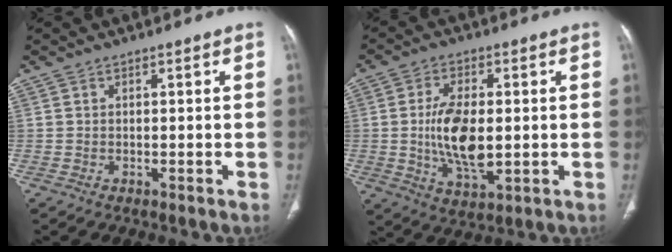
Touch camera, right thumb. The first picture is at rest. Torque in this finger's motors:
{"motor_torque": [2.85, 2.22, 1.27, -0.89, 0.24]}